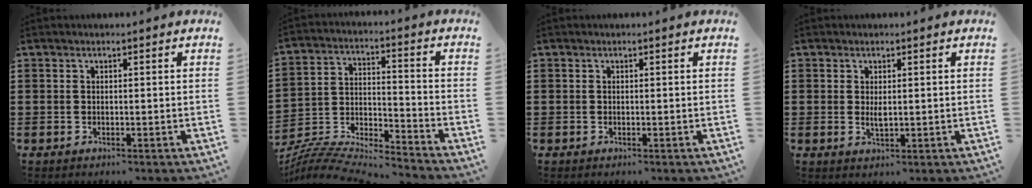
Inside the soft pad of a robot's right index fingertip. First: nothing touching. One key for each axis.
{"total": 6.1, "fx": -5.9, "fy": 0.8, "fz": 1.4, "tx": -0.038, "ty": -0.014, "tz": -0.122}
{"total": 0.0}
{"total": 1.8, "fx": 0.3, "fy": 0.6, "fz": 1.7, "tx": -0.033, "ty": 0.001, "tz": 0.005}